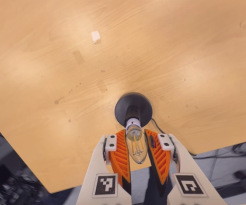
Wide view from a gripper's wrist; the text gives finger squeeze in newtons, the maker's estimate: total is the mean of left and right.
{"total": 14.3, "left": 13.7, "right": 14.9}